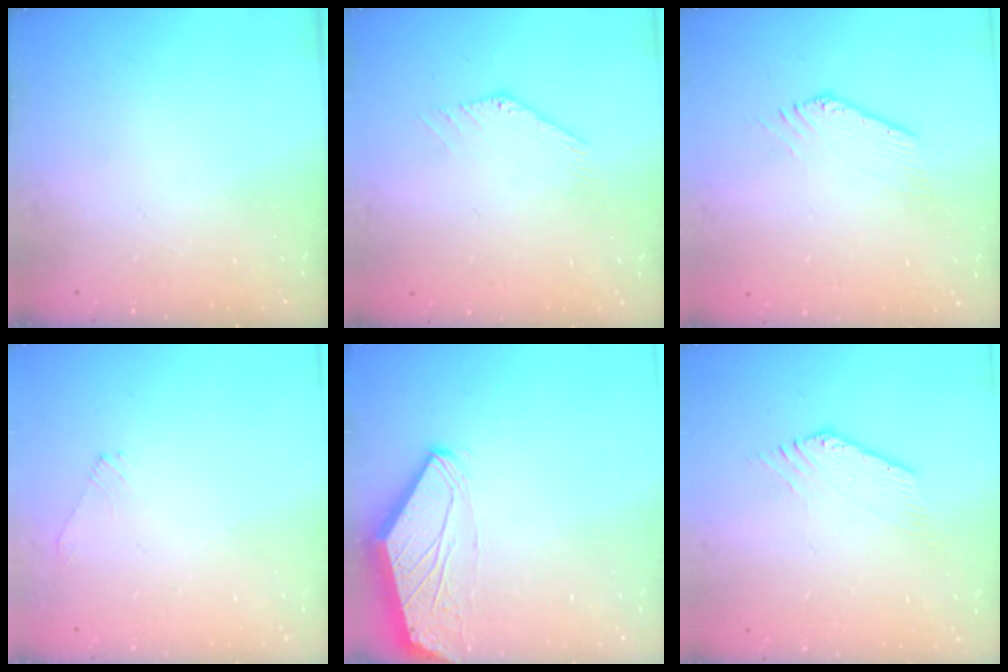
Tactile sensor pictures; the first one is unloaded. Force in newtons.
{"total": 1.0, "press": 1.0, "slide": 0.1}
{"total": 1.0, "press": 1.0, "slide": 0.1}
{"total": 1.7, "press": 1.6, "slide": 0.4}
{"total": 0.0}
{"total": 1.3, "press": 1.3, "slide": 0.1}